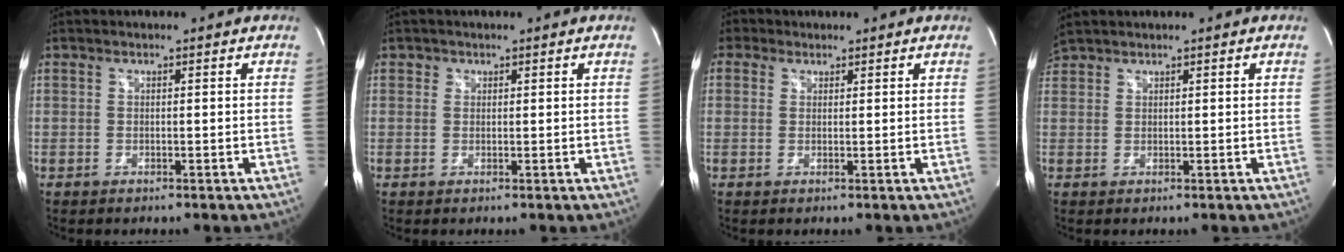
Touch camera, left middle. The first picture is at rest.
{"total": 0.7, "force": [0.3, 0.6, 0.0], "torque": [0.010, 0.001, 0.002]}
{"total": 2.2, "force": [1.3, 1.8, -0.1], "torque": [0.003, 0.012, 0.020]}
{"total": 2.1, "force": [2.0, -0.5, 0.1], "torque": [-0.022, 0.022, 0.052]}